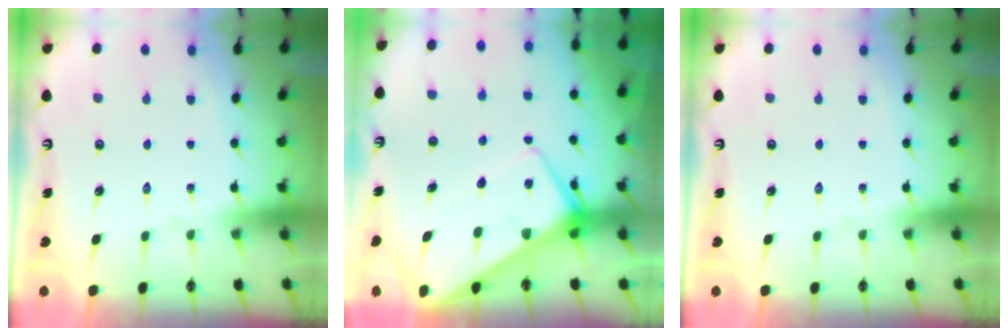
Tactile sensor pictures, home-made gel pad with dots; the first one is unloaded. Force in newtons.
{"total": 10.3, "press": 10.2, "slide": 0.7}
{"total": 0.0}